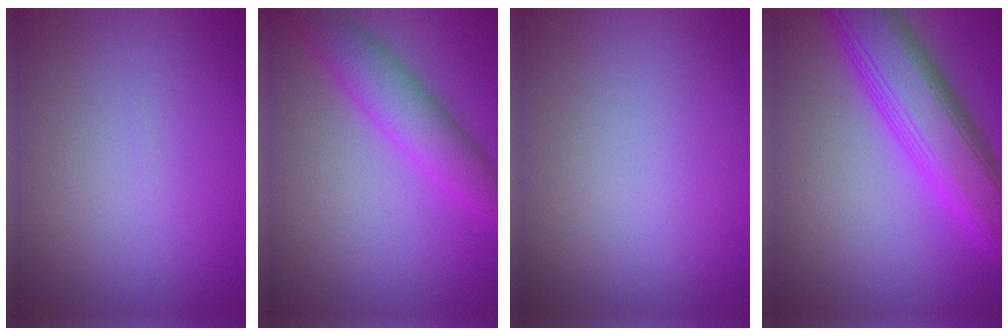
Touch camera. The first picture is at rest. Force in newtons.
{"total": 4.9, "press": 4.9, "slide": 0.2}
{"total": 0.0}
{"total": 8.7, "press": 8.7, "slide": 0.2}